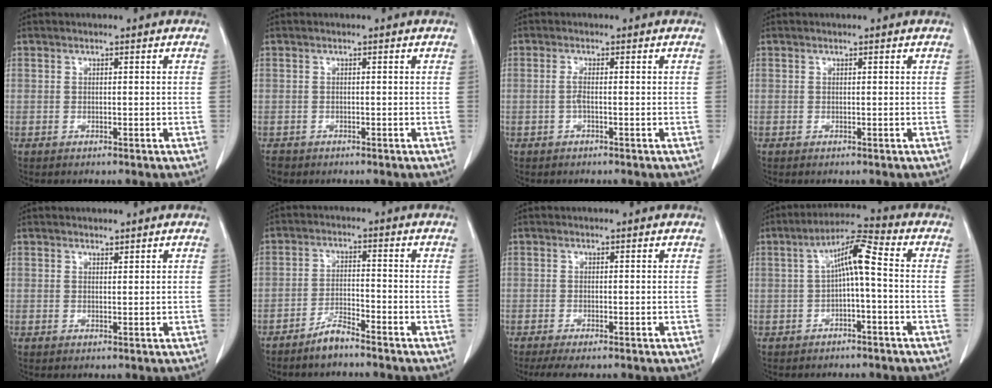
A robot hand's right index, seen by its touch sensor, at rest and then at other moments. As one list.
[{"total": 1.4, "force": [-1.1, 0.9, 0.0], "torque": [-0.005, 0.003, -0.013]}, {"total": 1.2, "force": [-0.3, 0.0, 1.2], "torque": [-0.024, 0.001, -0.006]}, {"total": 0.0}, {"total": 0.6, "force": [0.6, 0.1, 0.1], "torque": [-0.008, -0.001, 0.013]}, {"total": 3.7, "force": [-3.3, 0.3, 1.6], "torque": [-0.028, -0.003, -0.063]}, {"total": 3.4, "force": [-2.6, 0.3, 2.1], "torque": [-0.031, -0.006, -0.041]}, {"total": 6.7, "force": [-0.1, 0.8, 6.7], "torque": [-0.119, 0.030, -0.003]}]